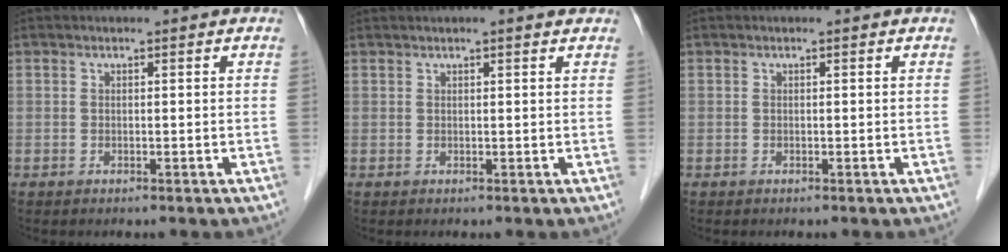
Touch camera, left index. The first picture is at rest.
{"total": 2.6, "force": [2.2, 0.1, 1.3], "torque": [-0.018, 0.022, 0.030]}
{"total": 0.0}